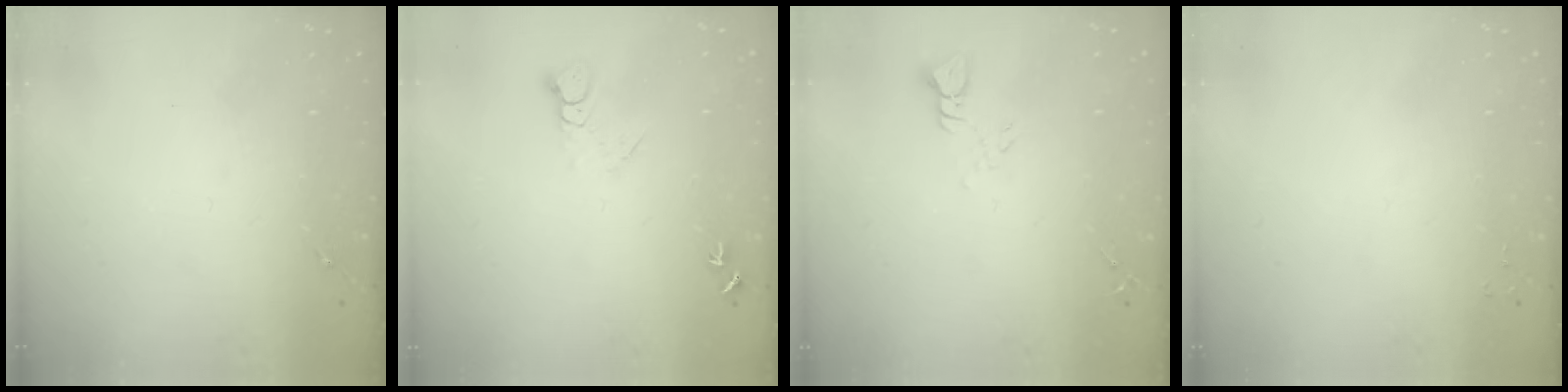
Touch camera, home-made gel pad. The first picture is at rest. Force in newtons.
{"total": 4.5, "press": 4.5, "slide": 0.3}
{"total": 3.7, "press": 3.7, "slide": 0.2}
{"total": 2.2, "press": 2.2, "slide": 0.2}